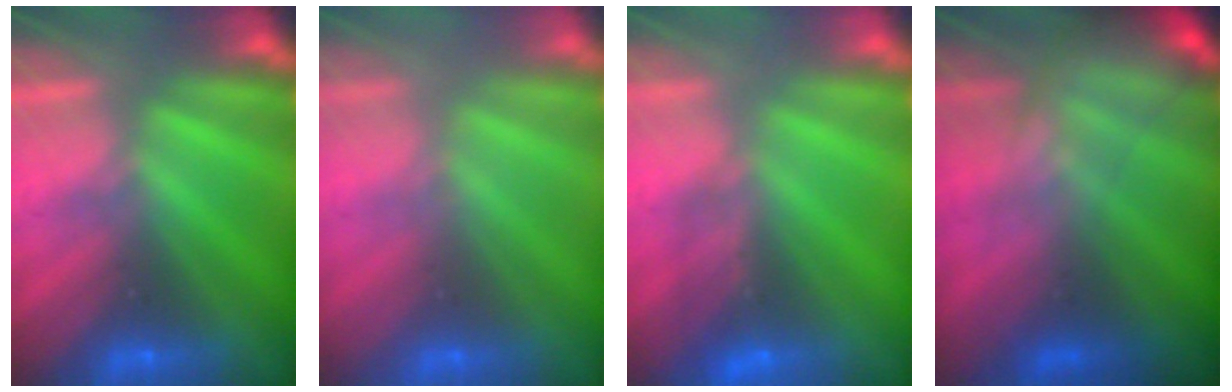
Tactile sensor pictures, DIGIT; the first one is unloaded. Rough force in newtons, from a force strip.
{"total": 2.9}
{"total": 1.2}
{"total": 8.3}